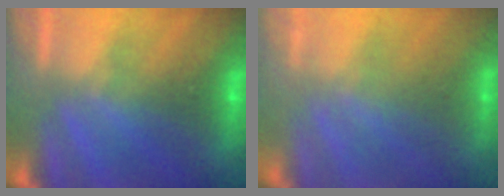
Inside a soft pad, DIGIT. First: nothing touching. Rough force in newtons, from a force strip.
{"total": 2.1}